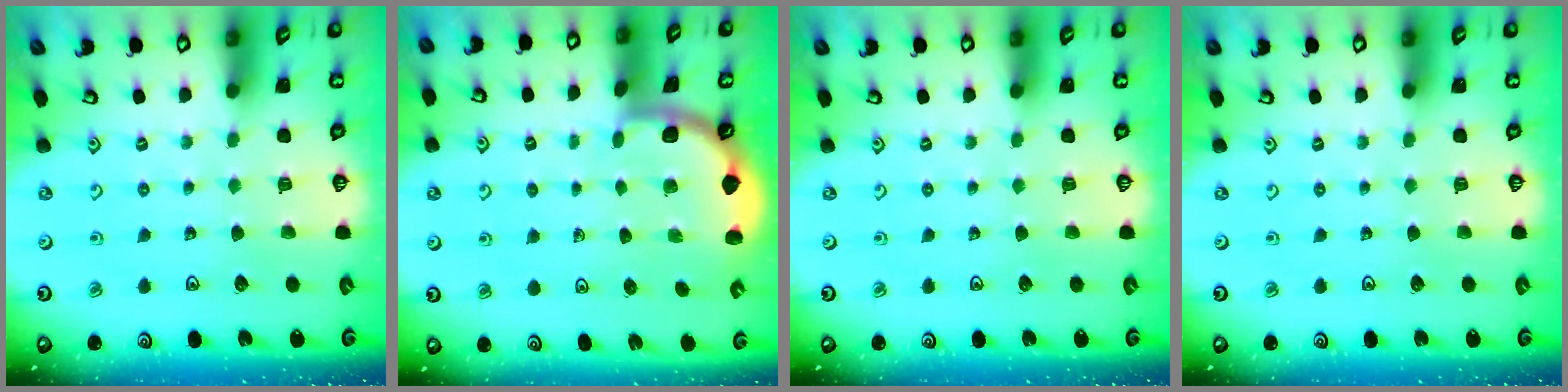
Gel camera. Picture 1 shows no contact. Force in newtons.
{"total": 1.7, "press": 1.7, "slide": 0.1}
{"total": 0.0}
{"total": 0.0}